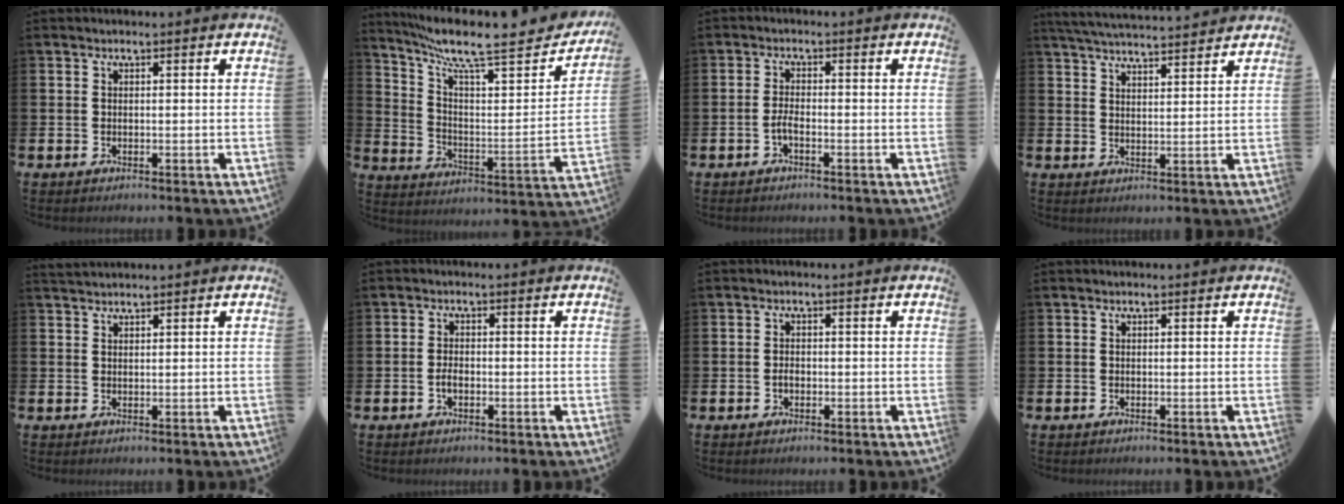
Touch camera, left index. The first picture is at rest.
{"total": 9.4, "force": [7.6, 2.2, 5.2], "torque": [-0.102, -0.072, 0.113]}
{"total": 1.7, "force": [-0.9, 0.4, 1.3], "torque": [-0.026, 0.002, -0.018]}
{"total": 5.0, "force": [4.9, 0.1, 0.6], "torque": [-0.031, -0.027, 0.088]}
{"total": 1.5, "force": [1.5, 0.2, 0.1], "torque": [0.003, -0.002, 0.026]}
{"total": 1.6, "force": [-0.5, 0.9, 1.2], "torque": [-0.016, 0.000, -0.012]}
{"total": 1.2, "force": [-0.3, 0.8, 0.8], "torque": [-0.008, 0.001, -0.009]}
{"total": 0.0}